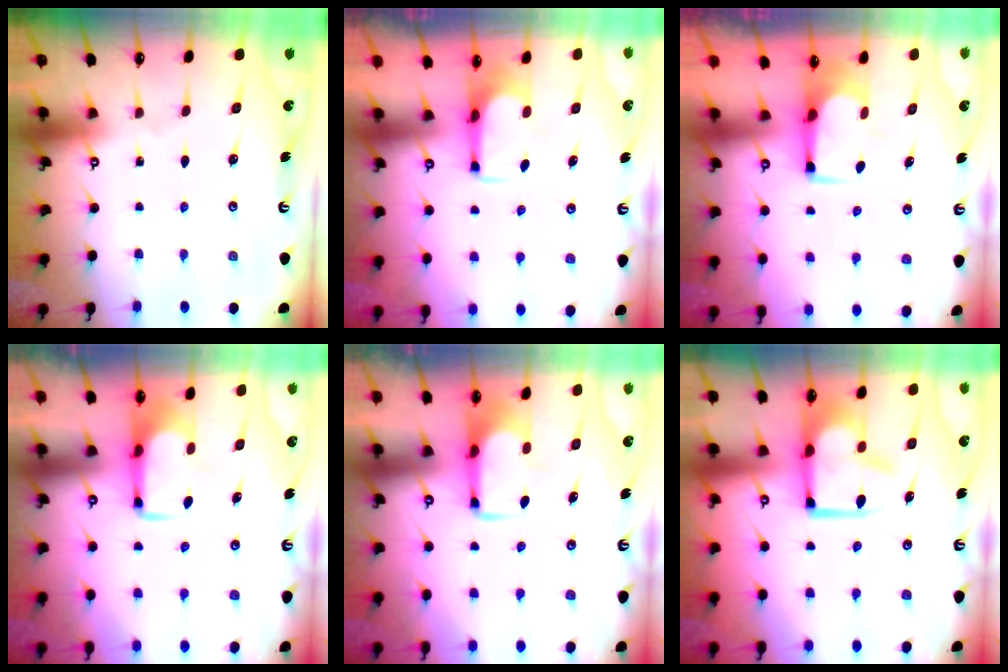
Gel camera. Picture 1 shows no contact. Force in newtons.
{"total": 4.0, "press": 3.9, "slide": 0.8}
{"total": 1.8, "press": 1.7, "slide": 0.3}
{"total": 1.9, "press": 1.9, "slide": 0.4}
{"total": 2.0, "press": 1.9, "slide": 0.4}
{"total": 4.2, "press": 4.1, "slide": 0.8}